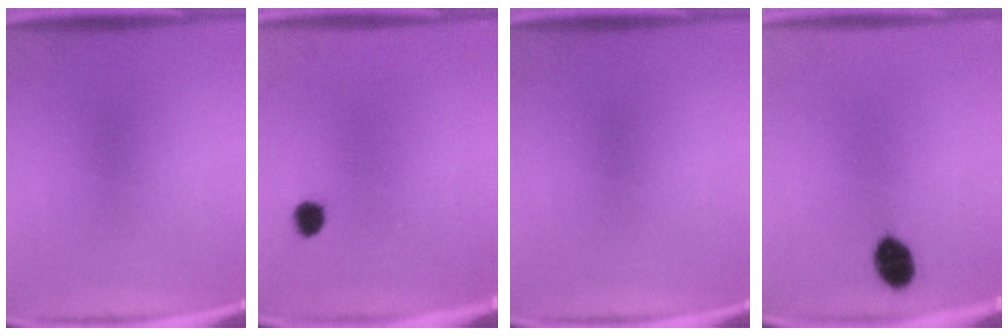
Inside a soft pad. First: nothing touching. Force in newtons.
{"total": 2.5}
{"total": 0.0}
{"total": 6.3}